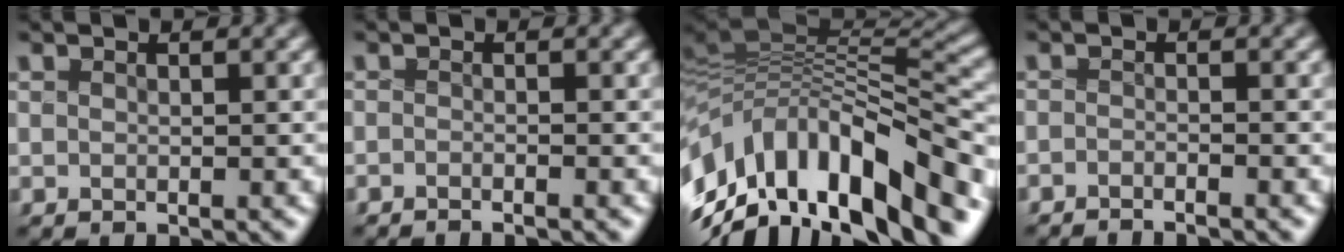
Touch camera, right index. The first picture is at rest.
{"total": 1.6, "force": [-1.6, 0.0, -0.2], "torque": [0.003, 0.001, -0.032]}
{"total": 16.9, "force": [-7.7, 10.5, 10.7], "torque": [-0.190, -0.019, -0.109]}
{"total": 2.6, "force": [-2.6, 0.0, -0.3], "torque": [0.005, -0.002, -0.049]}